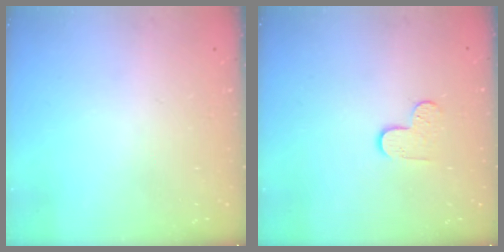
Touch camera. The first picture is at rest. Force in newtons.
{"total": 4.8, "press": 4.7, "slide": 0.5}